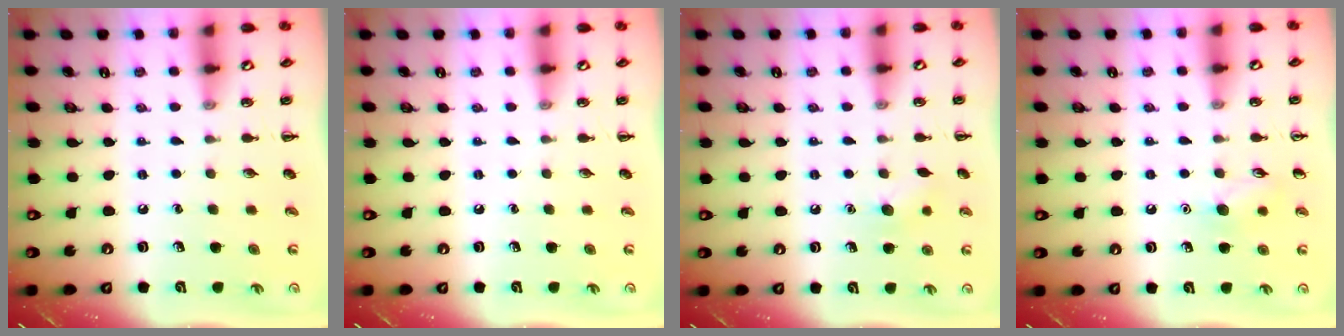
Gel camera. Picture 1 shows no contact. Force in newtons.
{"total": 0.0}
{"total": 7.4, "press": 7.1, "slide": 1.8}
{"total": 6.8, "press": 6.7, "slide": 1.5}